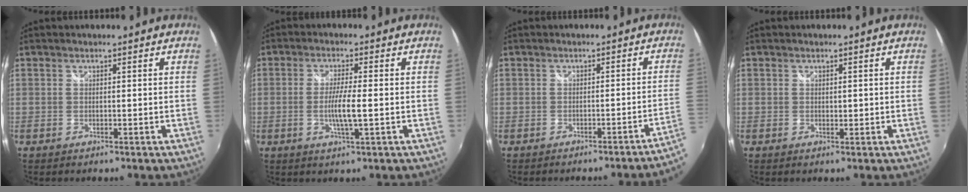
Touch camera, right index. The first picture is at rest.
{"total": 5.0, "force": [-1.1, 0.0, 4.9], "torque": [-0.093, -0.006, -0.021]}
{"total": 3.4, "force": [-2.1, -1.2, 2.5], "torque": [-0.039, -0.009, -0.023]}
{"total": 0.6, "force": [0.0, 0.5, 0.4], "torque": [-0.005, 0.001, 0.001]}